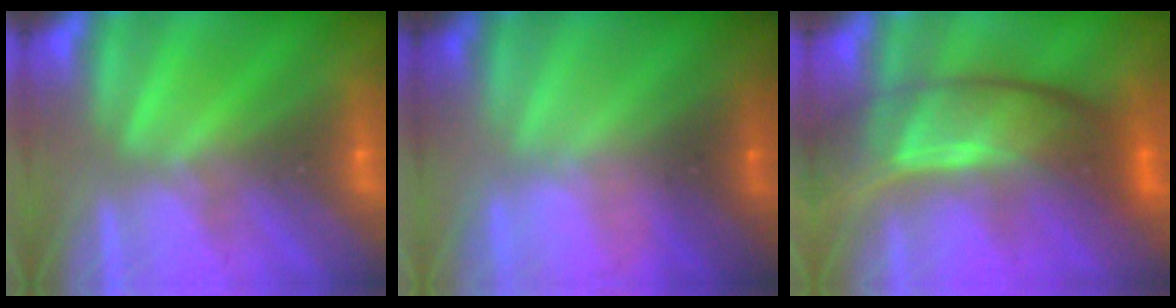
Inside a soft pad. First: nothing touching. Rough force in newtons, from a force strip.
{"total": 2.4}
{"total": 7.8}